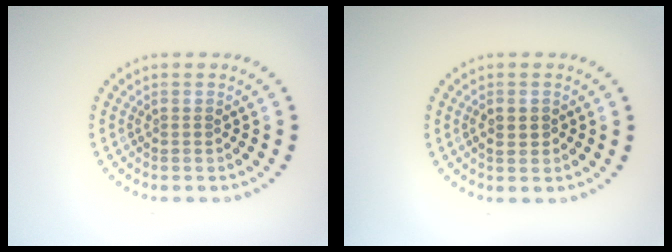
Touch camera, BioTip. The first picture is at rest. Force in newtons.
{"total": 1.2, "press": 1.1, "slide": 0.1}